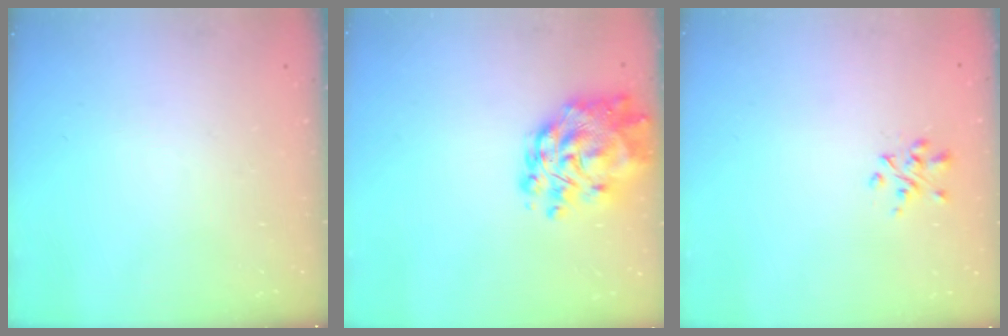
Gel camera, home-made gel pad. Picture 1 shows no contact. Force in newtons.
{"total": 13.9, "press": 13.2, "slide": 4.3}
{"total": 2.0, "press": 1.9, "slide": 0.5}